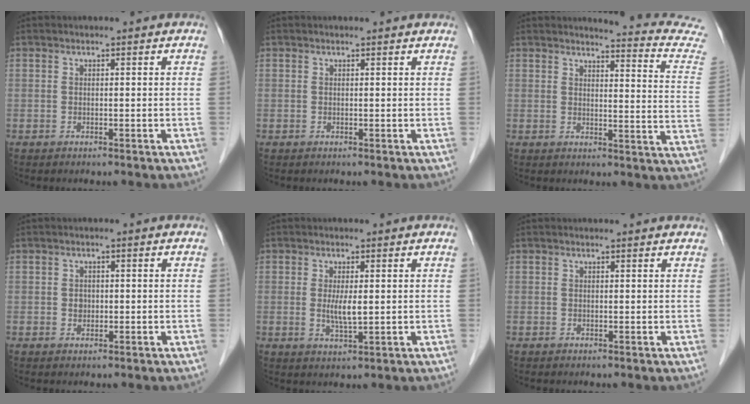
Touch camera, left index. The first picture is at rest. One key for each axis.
{"total": 1.3, "fx": 1.2, "fy": 0.1, "fz": 0.2, "tx": -0.013, "ty": 0.006, "tz": 0.011}
{"total": 13.1, "fx": 12.8, "fy": -0.4, "fz": 2.9, "tx": -0.021, "ty": -0.098, "tz": 0.112}
{"total": 1.2, "fx": -0.1, "fy": 1.1, "fz": 0.6, "tx": -0.013, "ty": 0.002, "tz": 0.001}
{"total": 3.3, "fx": 0.2, "fy": 0.6, "fz": 3.3, "tx": -0.066, "ty": -0.007, "tz": 0.007}
{"total": 1.9, "fx": 1.9, "fy": 0.2, "fz": 0.4, "tx": -0.014, "ty": 0.007, "tz": 0.016}